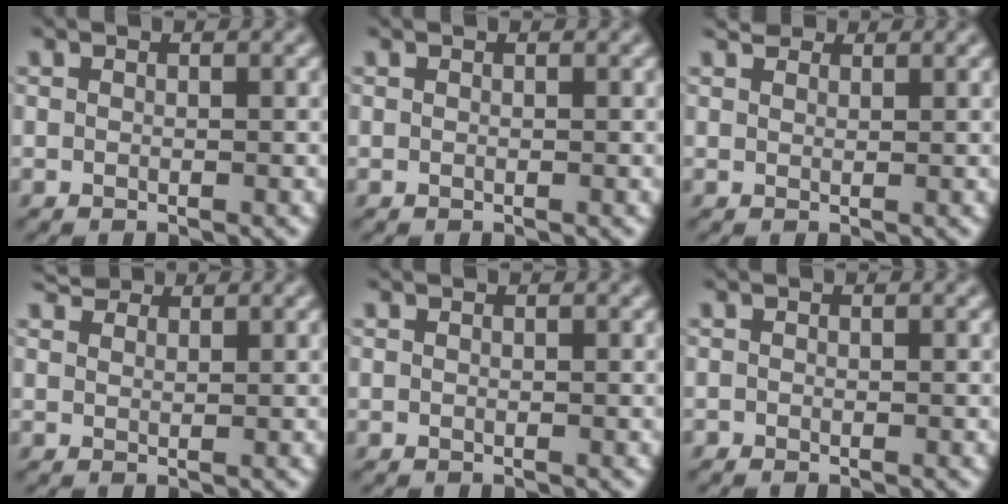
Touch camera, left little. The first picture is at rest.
{"total": 0.0}
{"total": 1.4, "force": [1.3, 0.6, 0.4], "torque": [-0.014, 0.004, 0.023]}
{"total": 2.0, "force": [1.8, 0.7, 0.5], "torque": [-0.017, 0.002, 0.038]}
{"total": 0.0}
{"total": 0.0}